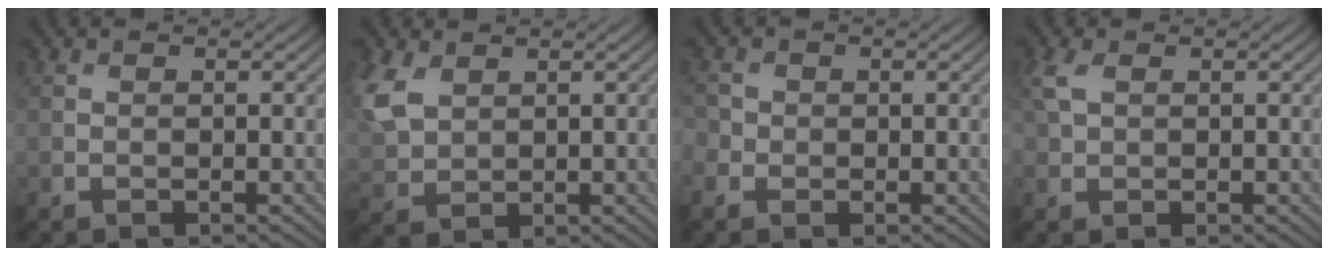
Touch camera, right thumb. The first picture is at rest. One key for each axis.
{"total": 7.0, "fx": 3.0, "fy": 4.5, "fz": 4.5, "tx": -0.151, "ty": 0.013, "tz": 0.068}
{"total": 1.8, "fx": -0.4, "fy": 1.7, "fz": 0.5, "tx": -0.013, "ty": -0.002, "tz": -0.012}
{"total": 3.1, "fx": 1.1, "fy": 2.0, "fz": 2.1, "tx": -0.062, "ty": 0.008, "tz": 0.023}